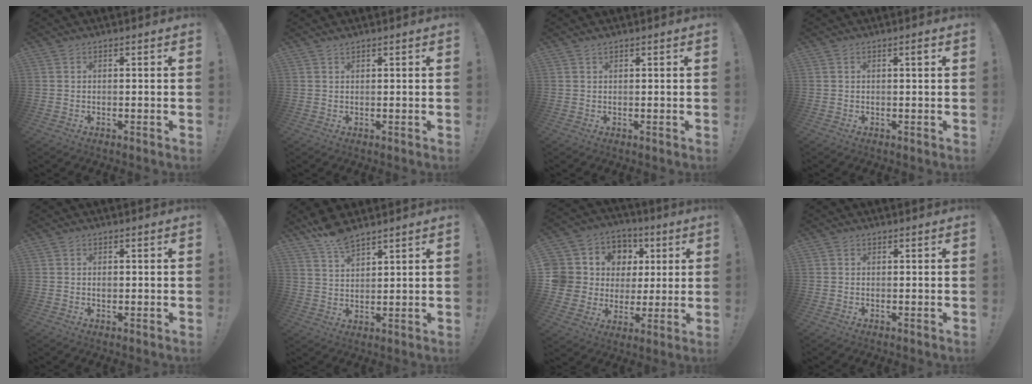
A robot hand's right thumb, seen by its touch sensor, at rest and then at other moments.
{"total": 0.9, "force": [0.8, -0.1, 0.3], "torque": [-0.001, -0.004, 0.014]}
{"total": 0.7, "force": [0.6, -0.2, 0.3], "torque": [0.000, -0.003, 0.011]}
{"total": 1.1, "force": [0.5, 0.0, 1.0], "torque": [-0.017, 0.001, 0.007]}
{"total": 0.9, "force": [-0.3, 0.6, 0.5], "torque": [-0.005, 0.000, -0.006]}
{"total": 6.9, "force": [5.9, 1.6, 3.1], "torque": [-0.062, -0.034, 0.109]}
{"total": 12.1, "force": [3.1, 10.8, 4.3], "torque": [-0.073, -0.012, 0.087]}
{"total": 0.6, "force": [-0.1, 0.6, 0.1], "torque": [0.004, -0.001, -0.002]}